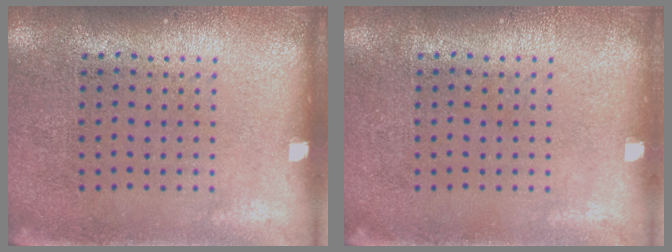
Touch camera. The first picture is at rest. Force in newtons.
{"total": 0.0}